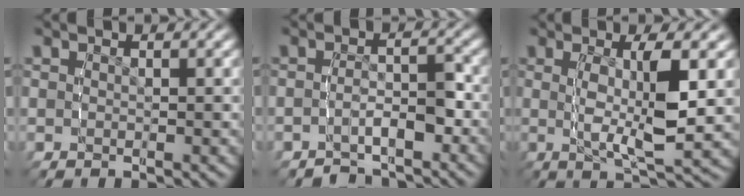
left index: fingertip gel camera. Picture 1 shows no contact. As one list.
[{"total": 3.6, "force": [-3.1, 1.6, 1.0], "torque": [-0.034, -0.007, -0.049]}, {"total": 5.9, "force": [0.3, 1.1, 5.8], "torque": [-0.110, -0.009, 0.012]}]